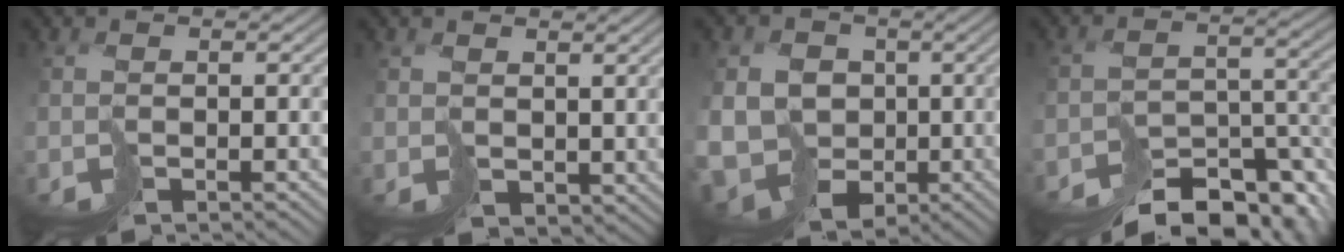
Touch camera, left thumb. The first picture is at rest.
{"total": 2.6, "force": [2.0, 1.4, 0.9], "torque": [-0.033, -0.005, 0.044]}
{"total": 11.2, "force": [-0.9, 10.0, 5.0], "torque": [-0.139, -0.027, -0.030]}
{"total": 12.0, "force": [-10.6, 4.1, 4.0], "torque": [-0.051, -0.011, -0.126]}